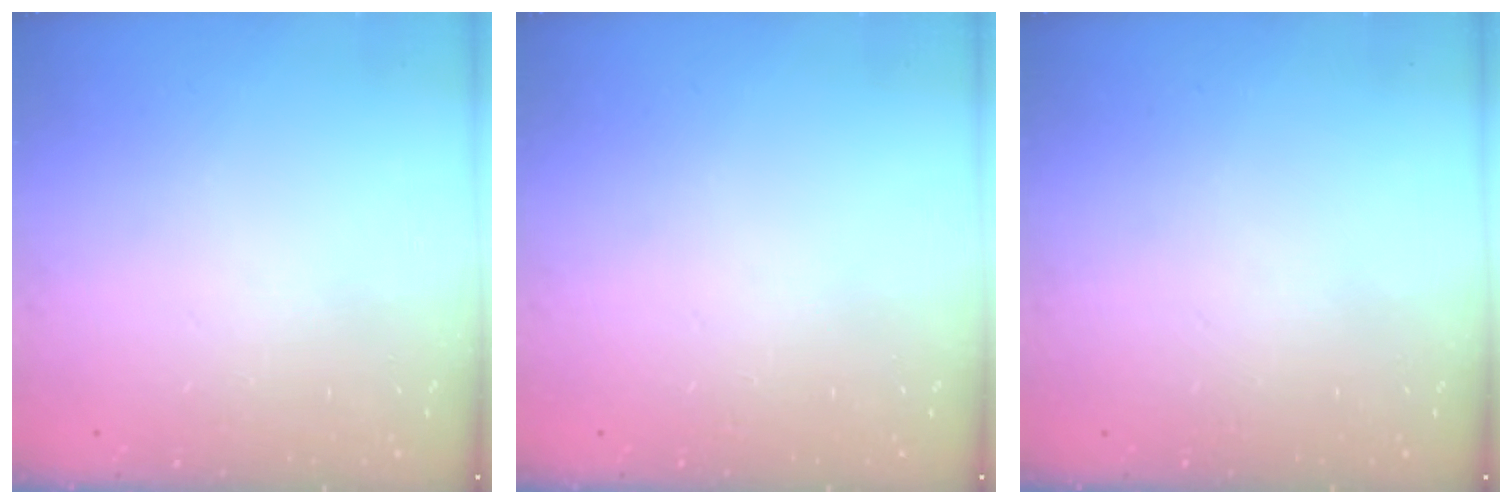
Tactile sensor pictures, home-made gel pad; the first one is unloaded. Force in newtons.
{"total": 0.0}
{"total": 0.0}